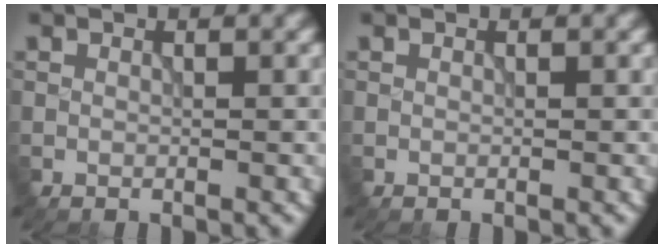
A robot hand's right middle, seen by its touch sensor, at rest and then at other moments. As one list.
[{"total": 0.0}]